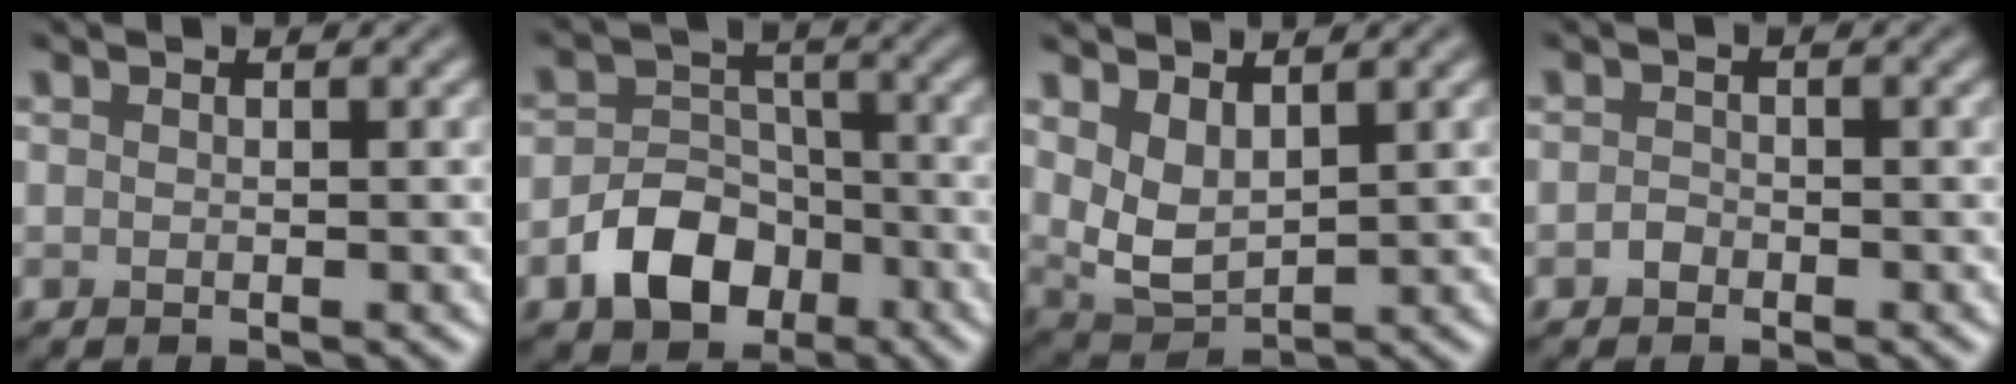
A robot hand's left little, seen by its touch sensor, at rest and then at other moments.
{"total": 5.8, "force": [-2.9, 4.1, 2.9], "torque": [-0.042, -0.002, -0.056]}
{"total": 3.9, "force": [1.7, 2.1, 2.8], "torque": [-0.069, -0.012, 0.040]}
{"total": 0.9, "force": [-0.6, 0.7, 0.3], "torque": [-0.004, 0.000, -0.012]}